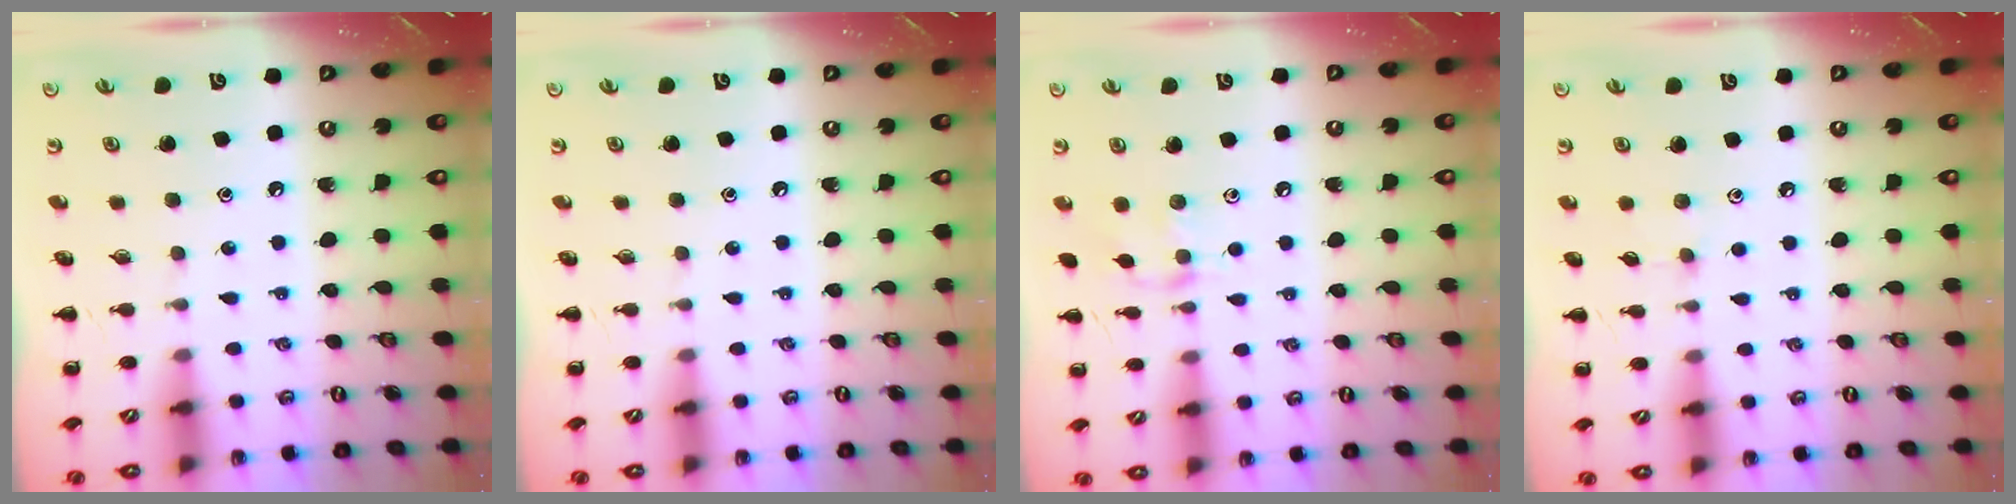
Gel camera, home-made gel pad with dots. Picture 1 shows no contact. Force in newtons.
{"total": 0.0}
{"total": 6.7, "press": 6.6, "slide": 1.5}
{"total": 3.3, "press": 3.0, "slide": 1.4}